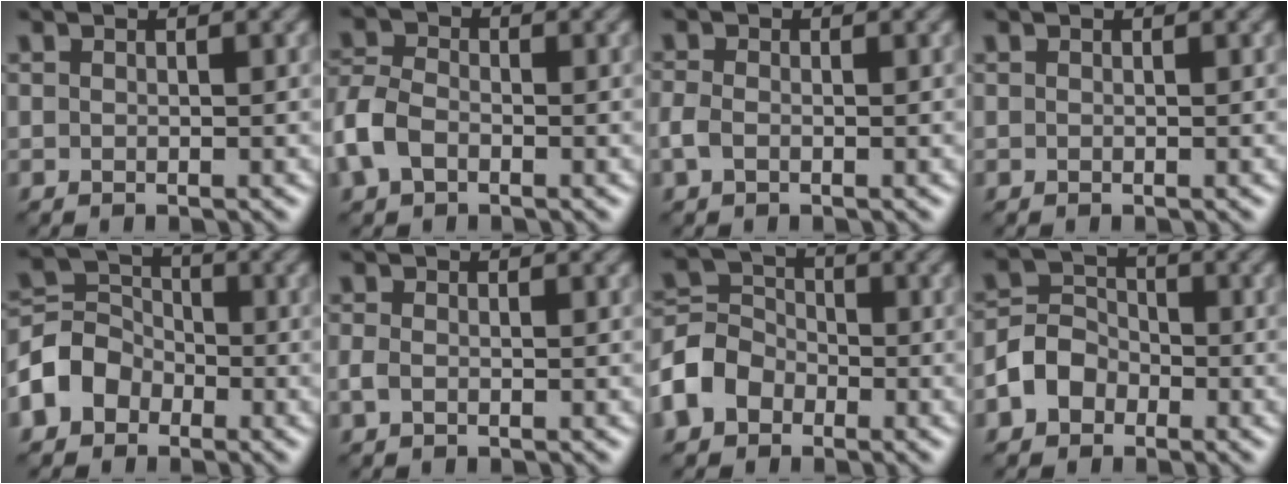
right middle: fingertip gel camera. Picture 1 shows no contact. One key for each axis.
{"total": 4.0, "fx": -1.8, "fy": 2.6, "fz": 2.5, "tx": -0.064, "ty": 0.003, "tz": -0.052}
{"total": 1.5, "fx": -0.6, "fy": 1.0, "fz": 0.9, "tx": -0.025, "ty": 0.000, "tz": -0.018}
{"total": 0.0}
{"total": 4.8, "fx": -2.5, "fy": 3.7, "fz": 1.6, "tx": -0.033, "ty": 0.008, "tz": -0.066}
{"total": 1.1, "fx": -0.5, "fy": 0.7, "fz": 0.7, "tx": -0.018, "ty": -0.001, "tz": -0.014}
{"total": 5.3, "fx": -2.7, "fy": 4.0, "fz": 2.1, "tx": -0.047, "ty": 0.008, "tz": -0.072}
{"total": 4.0, "fx": -2.0, "fy": 3.1, "fz": 1.5, "tx": -0.019, "ty": 0.004, "tz": -0.051}